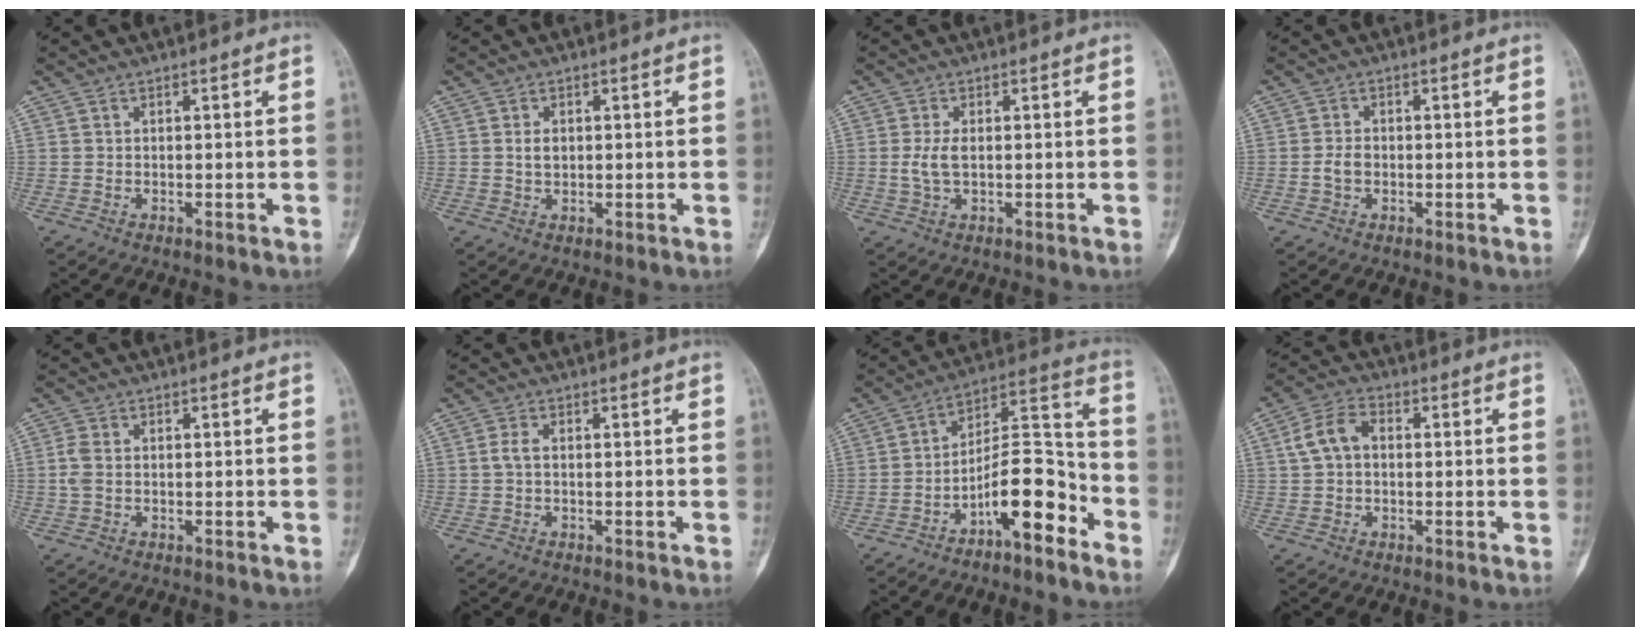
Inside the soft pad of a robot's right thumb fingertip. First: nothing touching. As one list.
[{"total": 2.1, "force": [0.3, 1.4, 1.5], "torque": [-0.025, -0.001, 0.008]}, {"total": 3.4, "force": [0.1, 1.6, 3.0], "torque": [-0.072, 0.000, 0.003]}, {"total": 2.5, "force": [-0.5, 1.7, 1.7], "torque": [-0.032, 0.008, -0.012]}, {"total": 2.5, "force": [-0.1, 1.6, 1.9], "torque": [-0.057, 0.002, -0.006]}, {"total": 1.6, "force": [-0.1, 0.7, 1.4], "torque": [-0.031, 0.000, -0.004]}, {"total": 13.2, "force": [-7.1, 4.6, 10.1], "torque": [-0.155, 0.083, -0.121]}, {"total": 6.2, "force": [0.6, 4.2, 4.6], "torque": [-0.089, 0.022, 0.003]}]